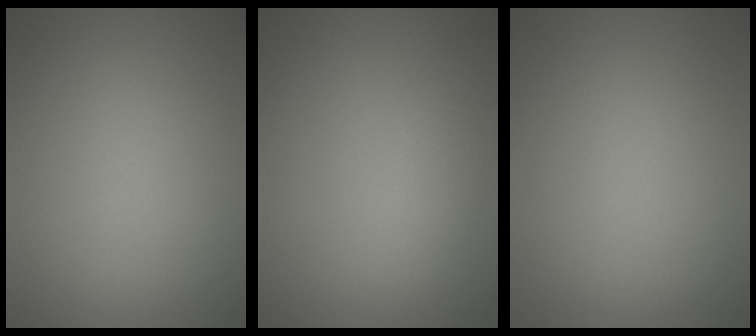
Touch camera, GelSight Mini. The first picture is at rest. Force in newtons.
{"total": 3.2, "press": 3.2, "slide": 0.1}
{"total": 0.0}